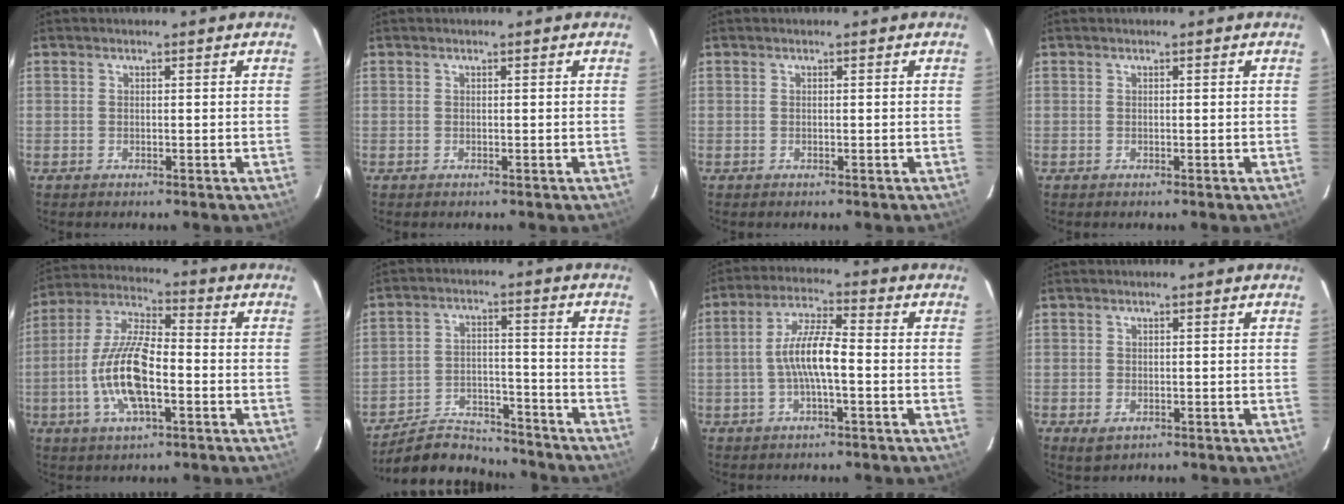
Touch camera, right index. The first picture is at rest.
{"total": 0.0}
{"total": 0.0}
{"total": 0.0}
{"total": 14.1, "force": [-3.7, 4.9, 12.6], "torque": [-0.266, 0.000, -0.073]}
{"total": 12.5, "force": [-11.7, 3.8, 2.3], "torque": [-0.067, 0.018, -0.179]}
{"total": 8.0, "force": [-1.5, 1.4, 7.7], "torque": [-0.157, 0.010, -0.029]}
{"total": 2.6, "force": [-1.1, 1.7, 1.6], "torque": [-0.027, -0.007, -0.016]}